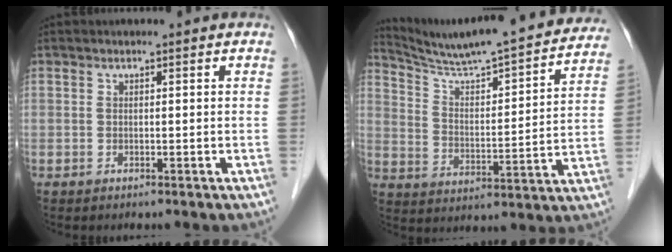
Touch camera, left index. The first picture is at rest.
{"total": 23.5, "force": [21.6, 1.5, 9.1], "torque": [-0.140, -0.031, 0.300]}